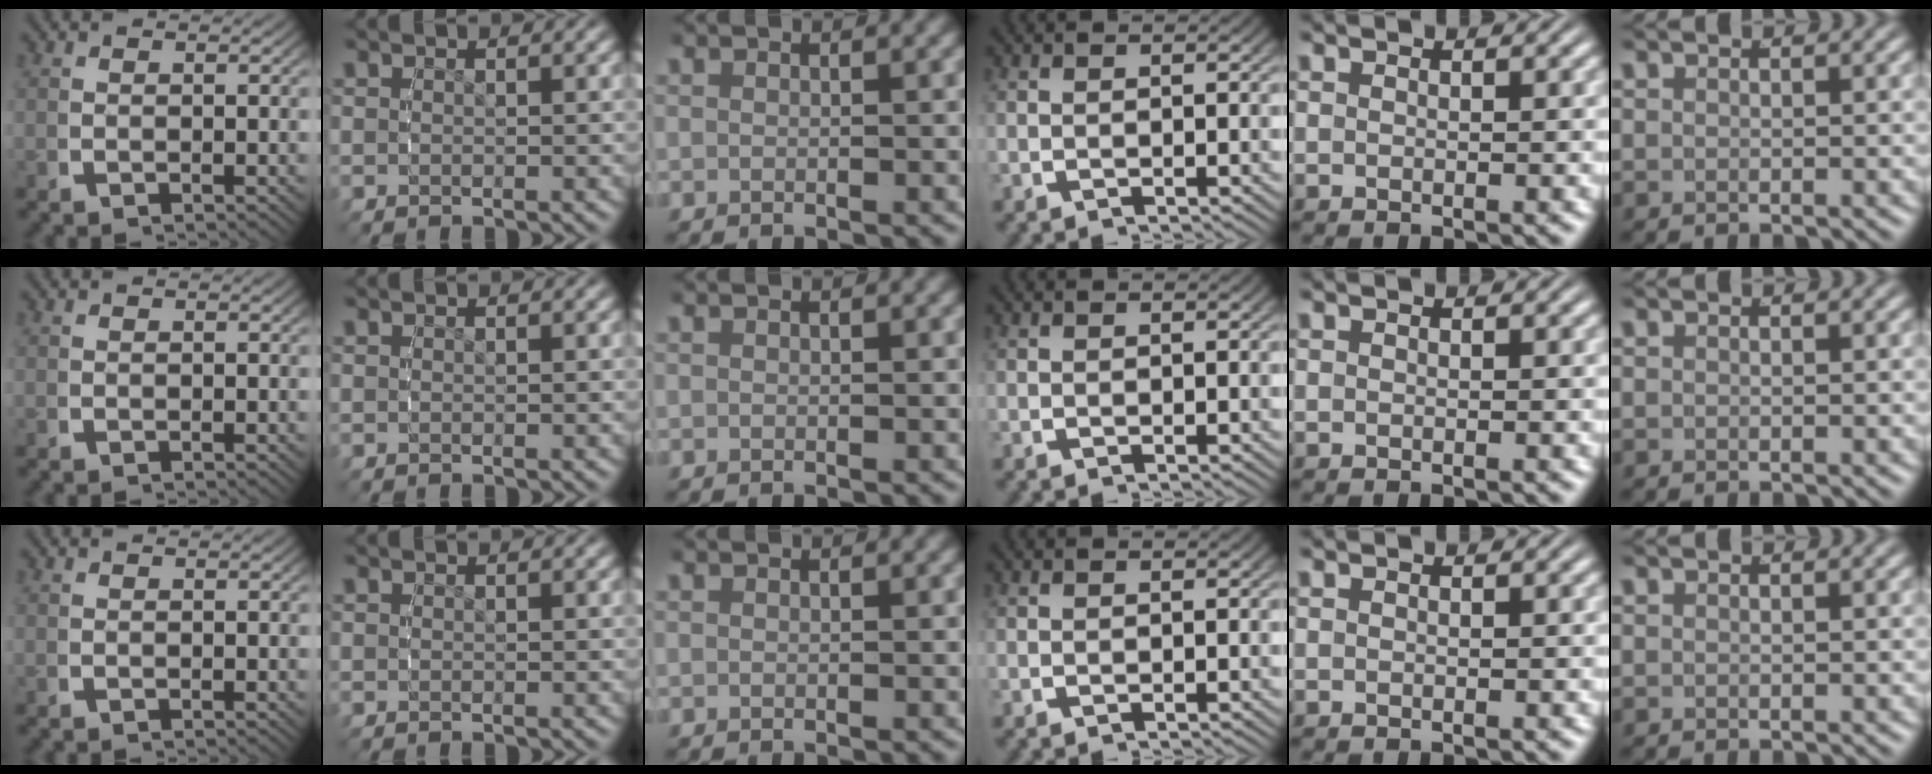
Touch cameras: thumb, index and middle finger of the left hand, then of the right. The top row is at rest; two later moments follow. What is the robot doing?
{"motion": "reach", "object": "jewelry box"}